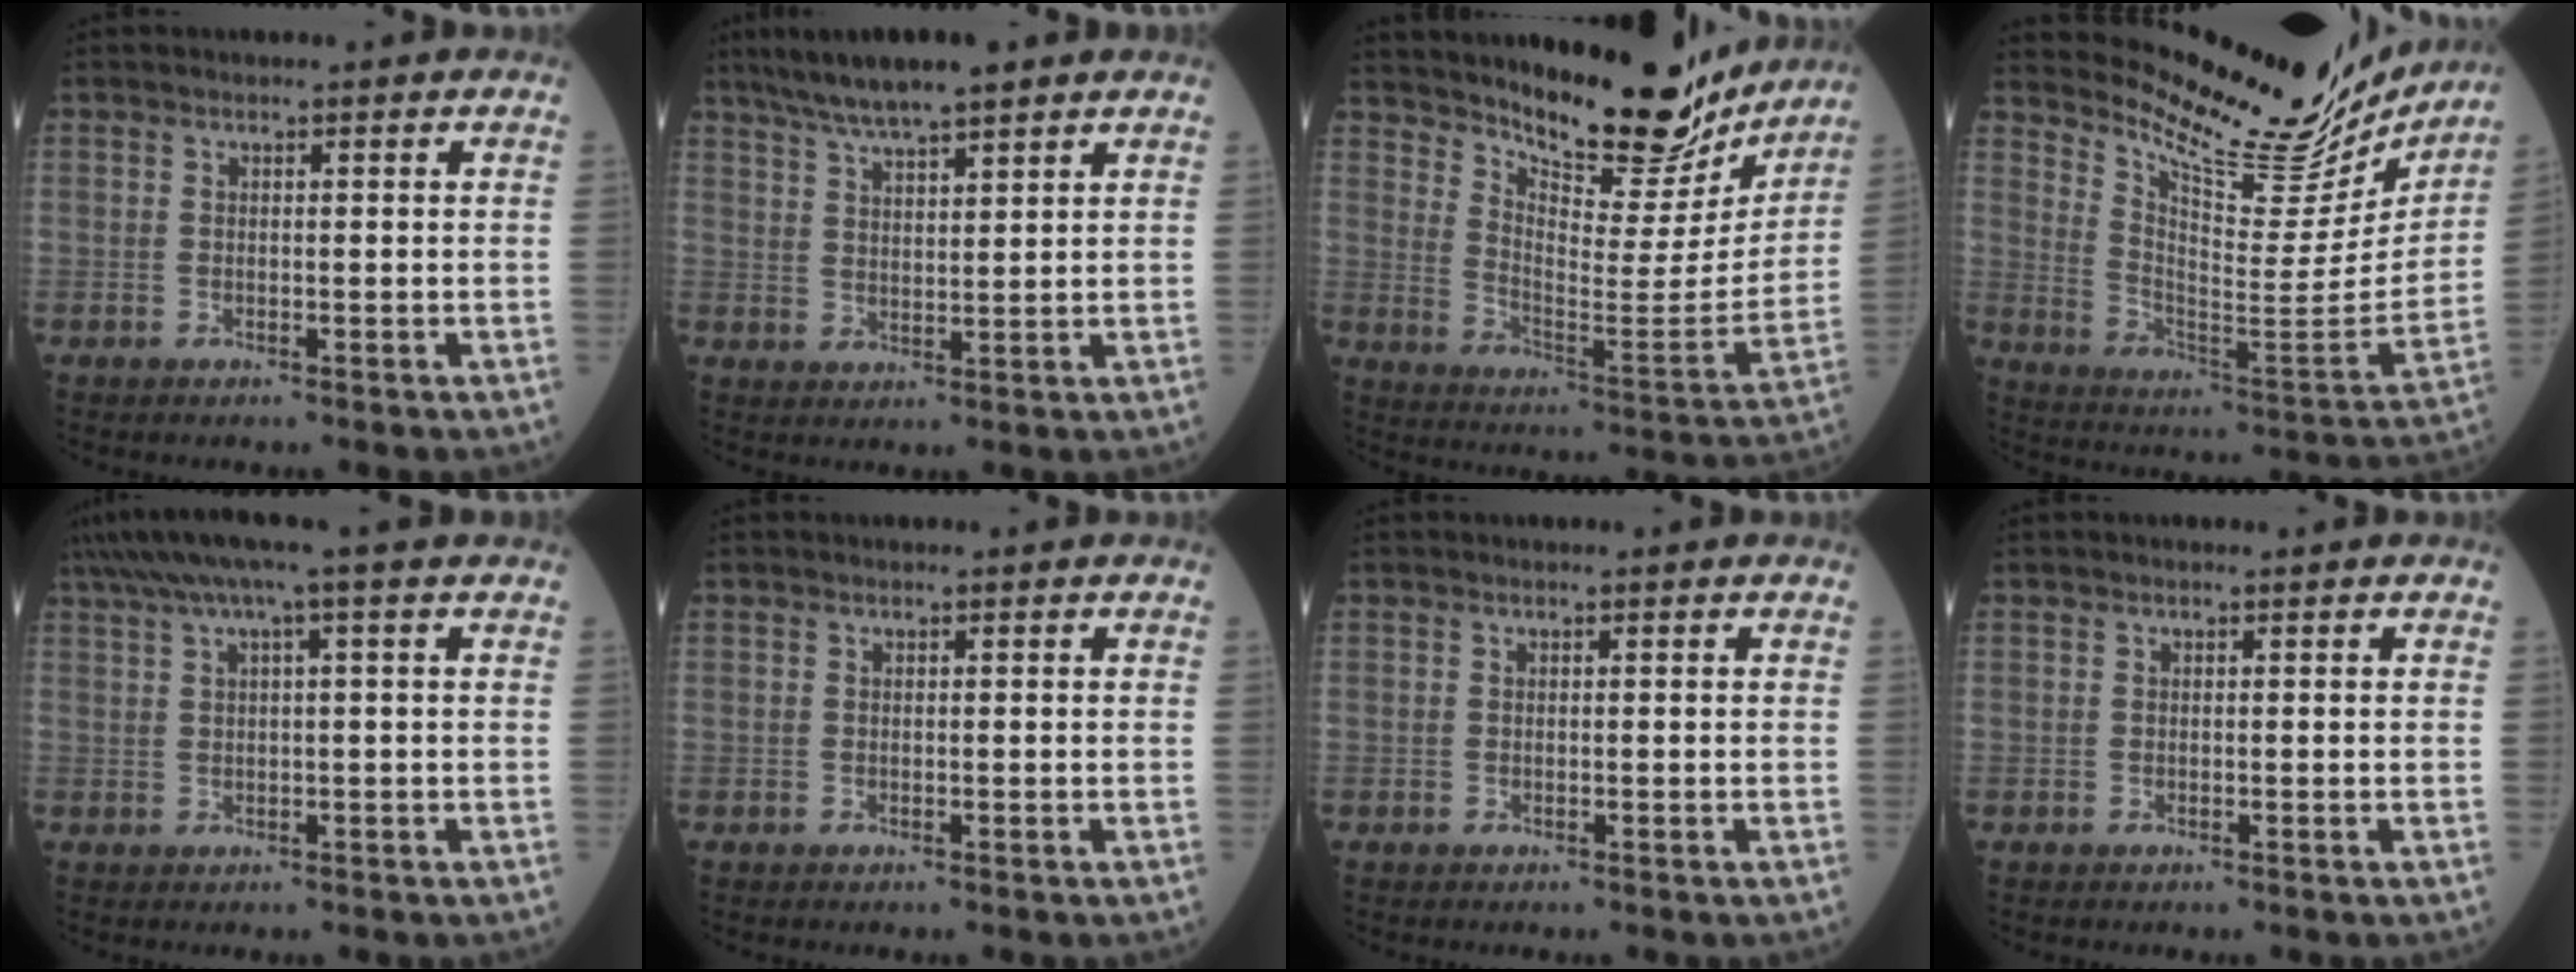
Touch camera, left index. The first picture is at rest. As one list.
[{"total": 8.4, "force": [6.7, 0.9, 5.0], "torque": [-0.089, 0.023, 0.117]}, {"total": 18.7, "force": [16.8, 4.3, 6.9], "torque": [-0.104, -0.044, 0.240]}, {"total": 21.1, "force": [19.5, 4.0, 6.9], "torque": [-0.116, -0.067, 0.277]}, {"total": 6.2, "force": [3.8, -0.7, 4.9], "torque": [-0.086, 0.035, 0.066]}, {"total": 0.0}, {"total": 0.0}, {"total": 0.0}]